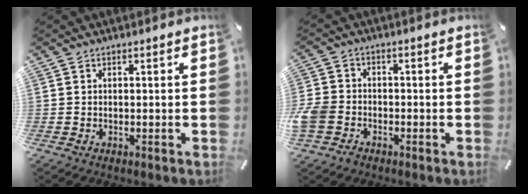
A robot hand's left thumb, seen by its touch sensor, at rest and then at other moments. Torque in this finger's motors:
{"motor_torque": [2.24, 2.77, 0.92, -0.18, 0.42]}